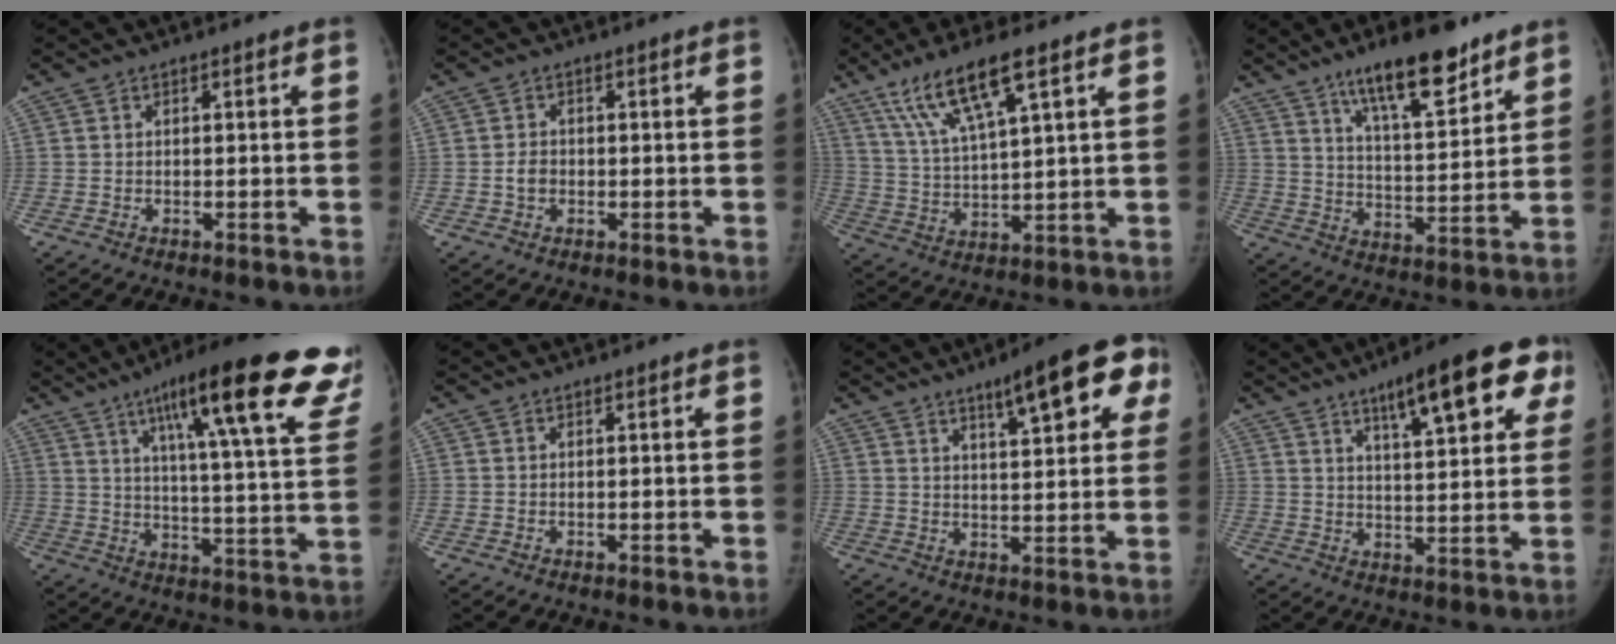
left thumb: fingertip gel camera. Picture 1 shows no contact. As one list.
[{"total": 2.4, "force": [-0.5, 1.9, 1.4], "torque": [-0.020, 0.008, -0.010]}, {"total": 12.4, "force": [7.3, 2.3, 9.7], "torque": [-0.190, -0.017, 0.146]}, {"total": 15.2, "force": [10.4, 4.4, 10.2], "torque": [-0.138, -0.060, 0.175]}, {"total": 28.7, "force": [16.6, 5.2, 22.8], "torque": [-0.286, -0.036, 0.229]}, {"total": 0.0}, {"total": 13.4, "force": [6.6, 3.8, 11.0], "torque": [-0.115, -0.010, 0.084]}, {"total": 16.1, "force": [8.4, 4.6, 12.9], "torque": [-0.146, -0.018, 0.115]}]